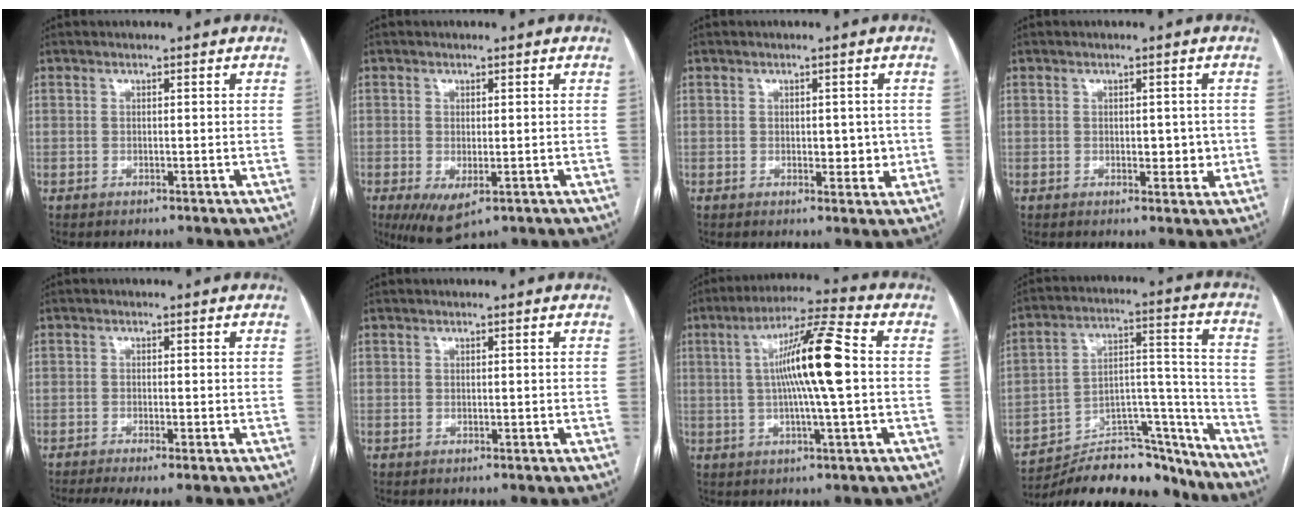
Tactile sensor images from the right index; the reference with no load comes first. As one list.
[{"total": 5.9, "force": [-2.6, 2.5, 4.7], "torque": [-0.074, -0.019, -0.032]}, {"total": 3.4, "force": [-0.1, 2.1, 2.7], "torque": [-0.028, 0.003, 0.005]}, {"total": 3.1, "force": [-0.1, 1.9, 2.5], "torque": [-0.026, 0.003, 0.004]}, {"total": 4.8, "force": [-3.3, 0.6, 3.4], "torque": [-0.057, -0.011, -0.054]}, {"total": 0.0}, {"total": 12.5, "force": [1.0, 0.2, 12.4], "torque": [-0.219, 0.012, 0.010]}, {"total": 23.8, "force": [-21.7, 6.0, 7.6], "torque": [-0.109, 0.034, -0.328]}]